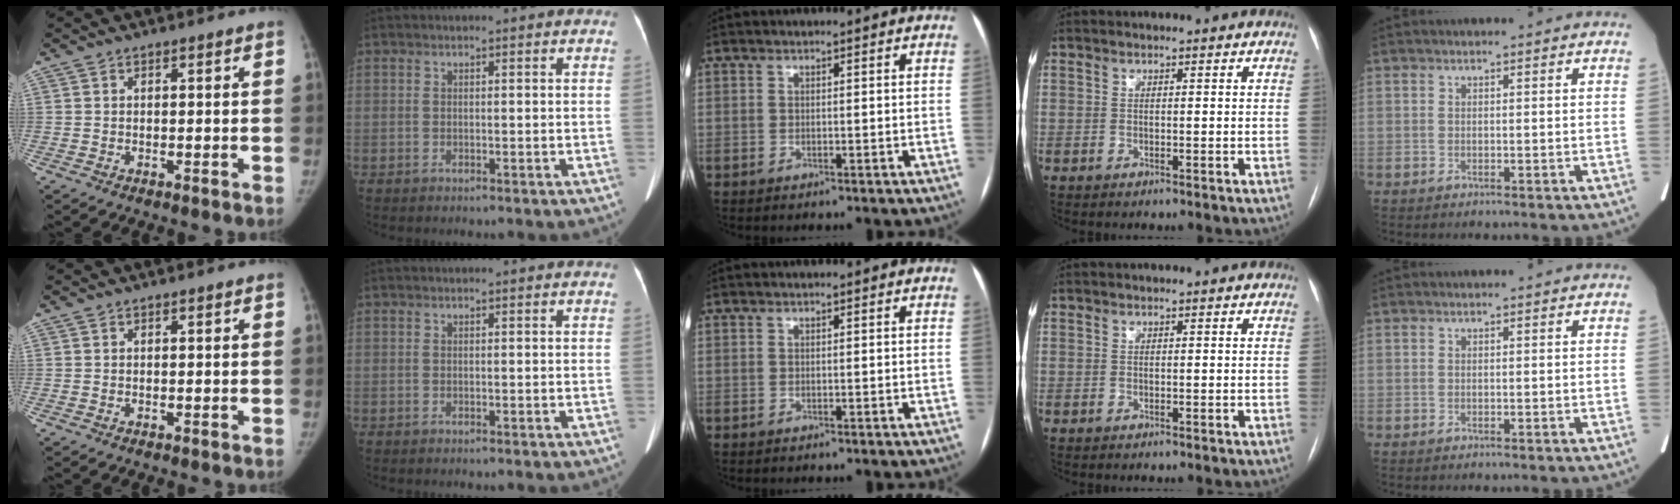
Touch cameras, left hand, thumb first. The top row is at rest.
{}